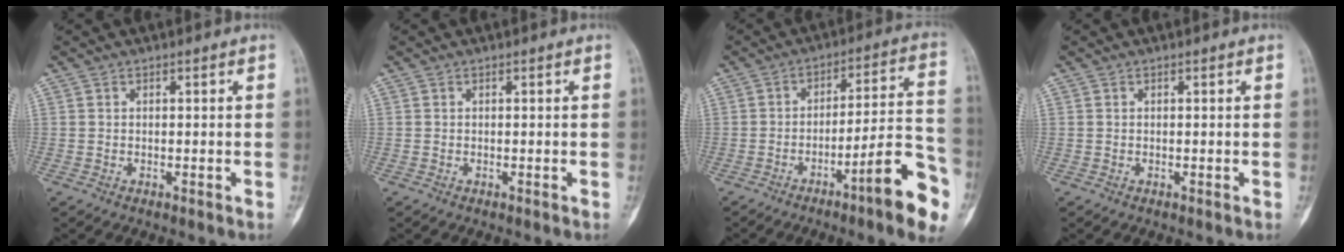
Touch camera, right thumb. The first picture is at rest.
{"total": 0.0}
{"total": 15.1, "force": [-7.5, 2.0, 12.9], "torque": [-0.173, 0.052, -0.109]}
{"total": 0.0}